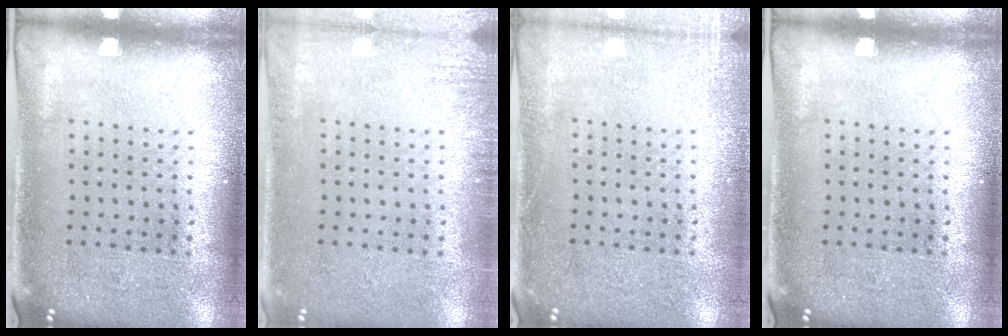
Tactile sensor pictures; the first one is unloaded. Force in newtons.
{"total": 1.5, "press": 1.5, "slide": 0.2}
{"total": 1.9, "press": 1.9, "slide": 0.3}
{"total": 0.0}